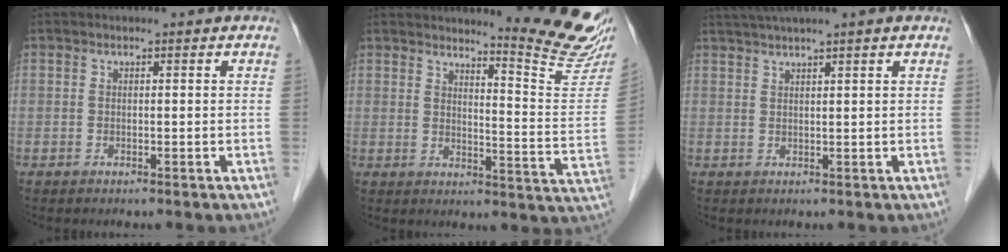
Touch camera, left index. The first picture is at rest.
{"total": 13.7, "force": [12.9, -0.7, 4.8], "torque": [-0.059, -0.103, 0.144]}
{"total": 6.9, "force": [5.4, -0.8, 4.1], "torque": [-0.068, 0.038, 0.086]}